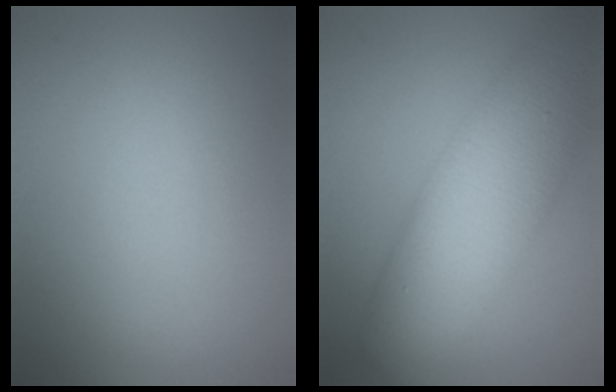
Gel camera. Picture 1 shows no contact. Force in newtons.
{"total": 11.7, "press": 11.7, "slide": 0.5}